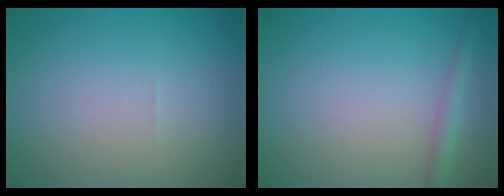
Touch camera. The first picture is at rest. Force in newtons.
{"total": 1.6, "press": 1.6, "slide": 0.1}